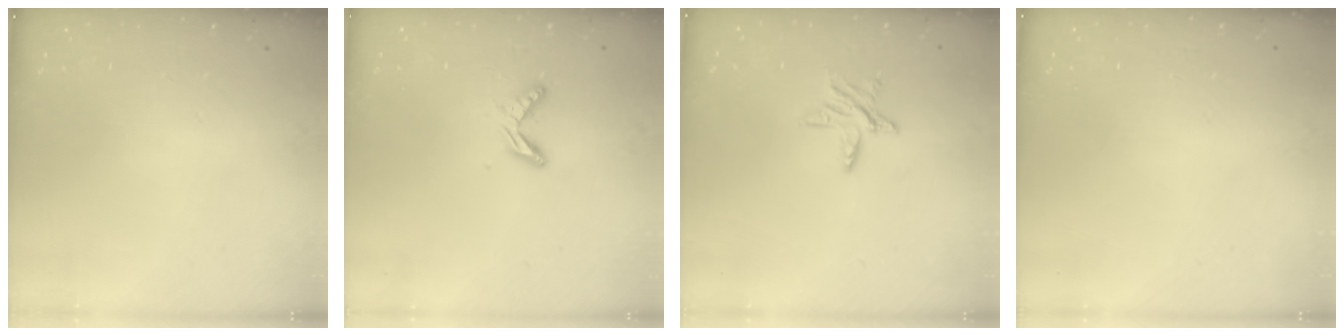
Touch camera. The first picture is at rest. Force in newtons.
{"total": 5.0, "press": 5.0, "slide": 0.4}
{"total": 6.5, "press": 6.5, "slide": 0.3}
{"total": 0.0}